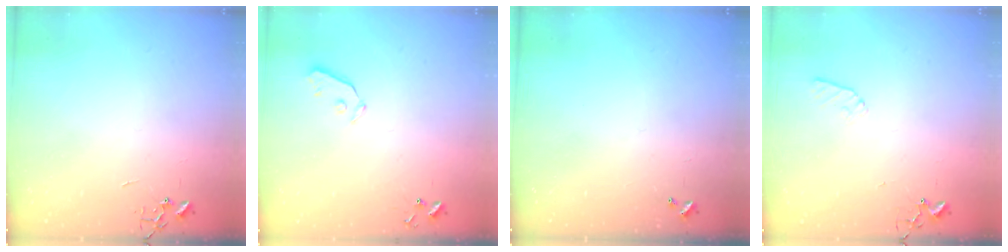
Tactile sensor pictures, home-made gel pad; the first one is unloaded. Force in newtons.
{"total": 3.2, "press": 3.2, "slide": 0.4}
{"total": 0.0}
{"total": 6.6, "press": 6.5, "slide": 0.7}